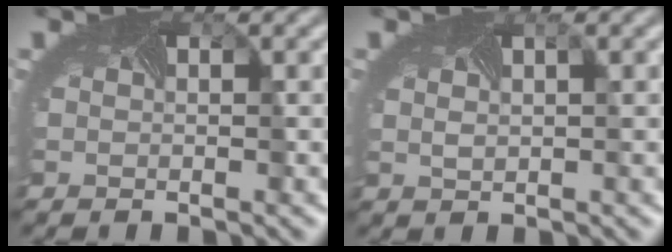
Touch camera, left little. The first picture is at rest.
{"total": 1.1, "force": [0.5, 0.6, 0.8], "torque": [-0.022, 0.006, 0.015]}